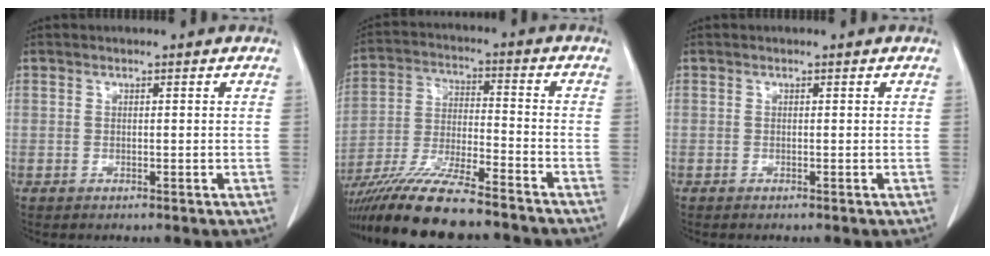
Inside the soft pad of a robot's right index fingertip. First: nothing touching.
{"total": 17.2, "force": [-14.3, 1.6, 9.4], "torque": [-0.195, -0.032, -0.252]}
{"total": 0.0}